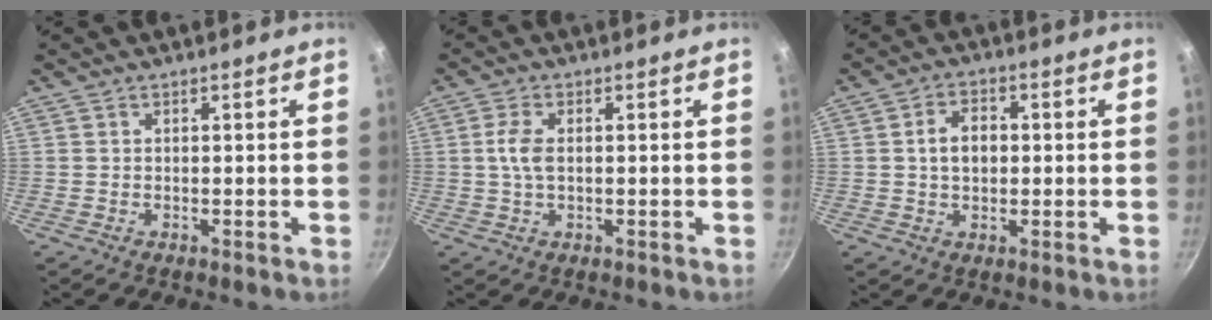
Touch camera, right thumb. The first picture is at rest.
{"total": 4.0, "force": [0.3, 2.1, 3.5], "torque": [-0.077, 0.005, 0.004]}
{"total": 5.7, "force": [0.4, 4.0, 4.0], "torque": [-0.049, 0.011, 0.002]}